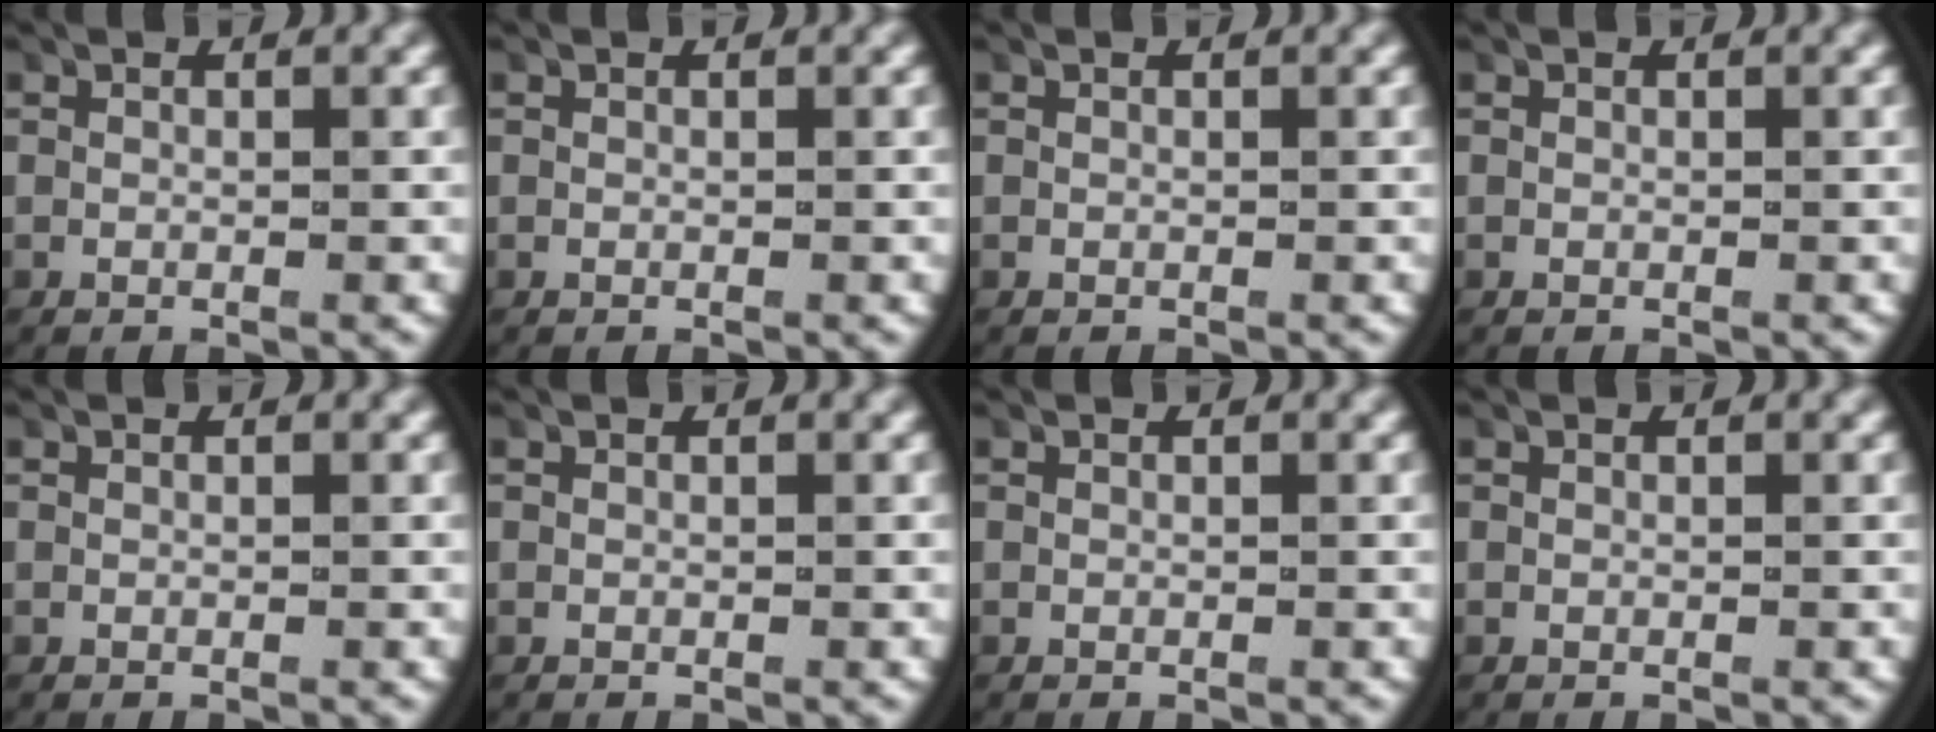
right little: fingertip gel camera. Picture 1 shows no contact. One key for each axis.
{"total": 0.0}
{"total": 0.0}
{"total": 0.0}
{"total": 0.0}
{"total": 0.0}
{"total": 0.0}
{"total": 0.0}